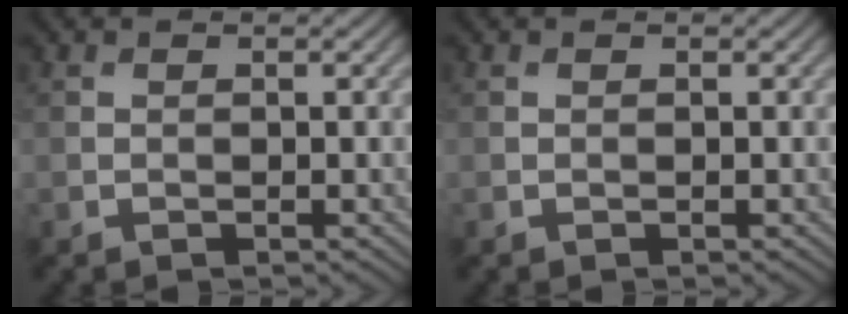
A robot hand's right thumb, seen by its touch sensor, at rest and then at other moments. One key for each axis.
{"total": 0.0}